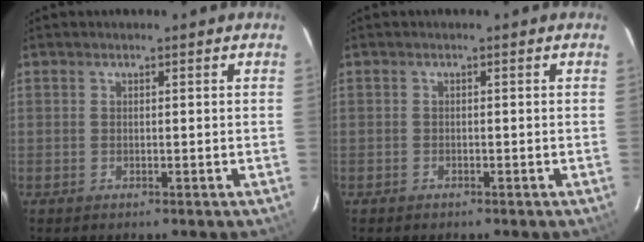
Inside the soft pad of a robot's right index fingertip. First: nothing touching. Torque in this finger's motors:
{"motor_torque": [-0.07, 0.04, 0.06, -0.01]}